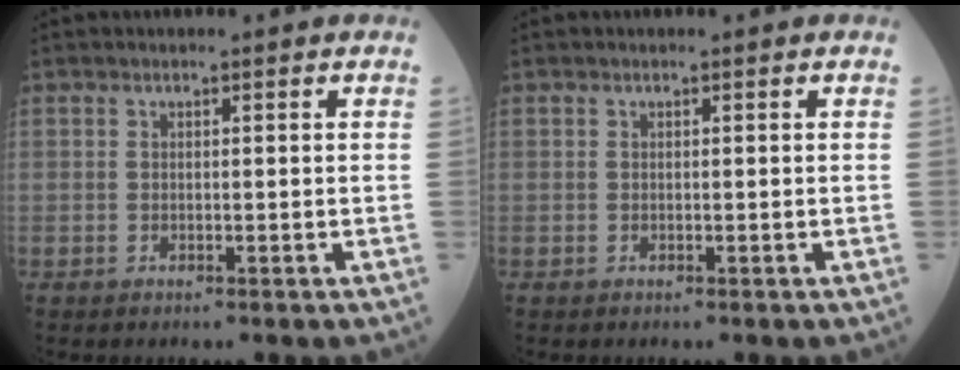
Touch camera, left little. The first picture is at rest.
{"total": 0.0}